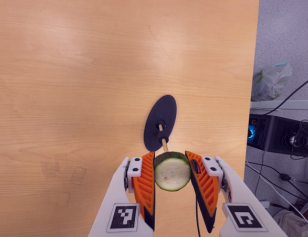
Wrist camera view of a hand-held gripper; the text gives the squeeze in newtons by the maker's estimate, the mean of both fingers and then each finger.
{"total": 11.3, "left": 10.7, "right": 11.8}